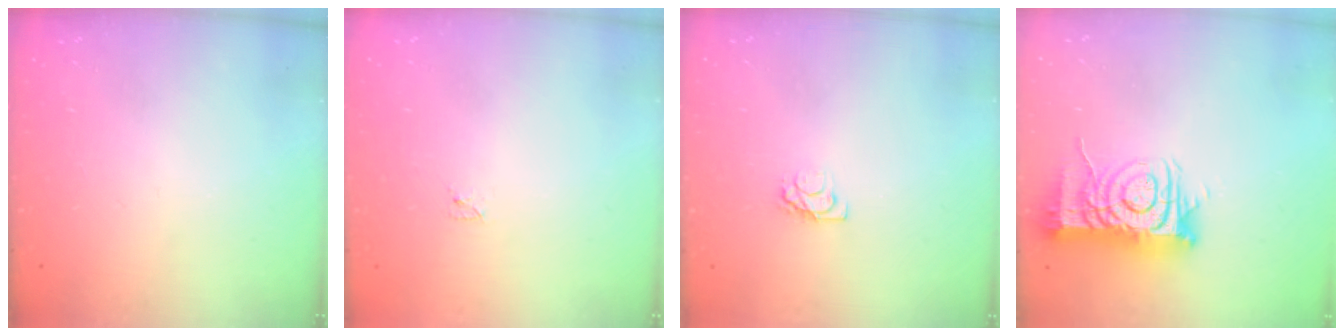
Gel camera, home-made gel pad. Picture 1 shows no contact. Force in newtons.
{"total": 2.3, "press": 2.2, "slide": 0.4}
{"total": 4.9, "press": 4.9, "slide": 0.6}
{"total": 11.9, "press": 11.9, "slide": 1.1}